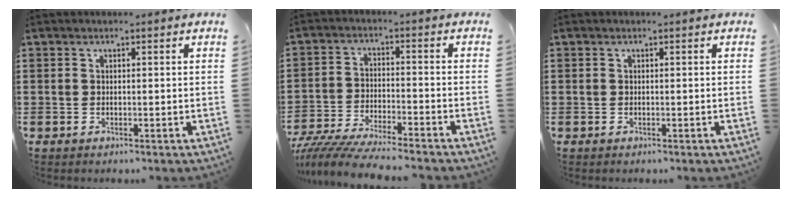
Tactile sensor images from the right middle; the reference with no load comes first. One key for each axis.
{"total": 6.6, "fx": -6.3, "fy": -0.1, "fz": 1.8, "tx": -0.052, "ty": -0.012, "tz": -0.126}
{"total": 0.0}